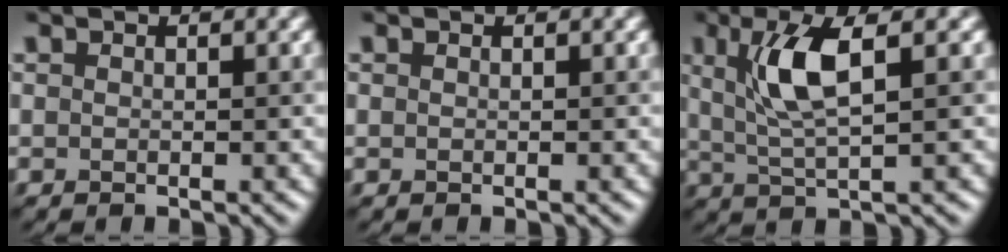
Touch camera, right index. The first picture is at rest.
{"total": 0.0}
{"total": 5.2, "force": [1.5, 1.2, 4.9], "torque": [-0.097, 0.005, 0.032]}